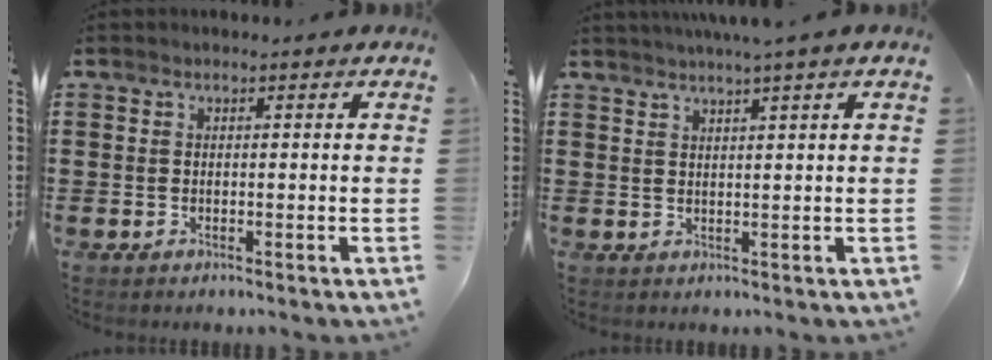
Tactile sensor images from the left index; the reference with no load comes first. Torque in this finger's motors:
{"motor_torque": [0.57, -0.57, 0.68, 0.11]}